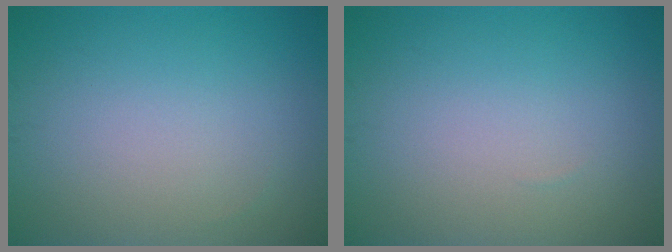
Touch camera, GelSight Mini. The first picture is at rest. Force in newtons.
{"total": 0.0}